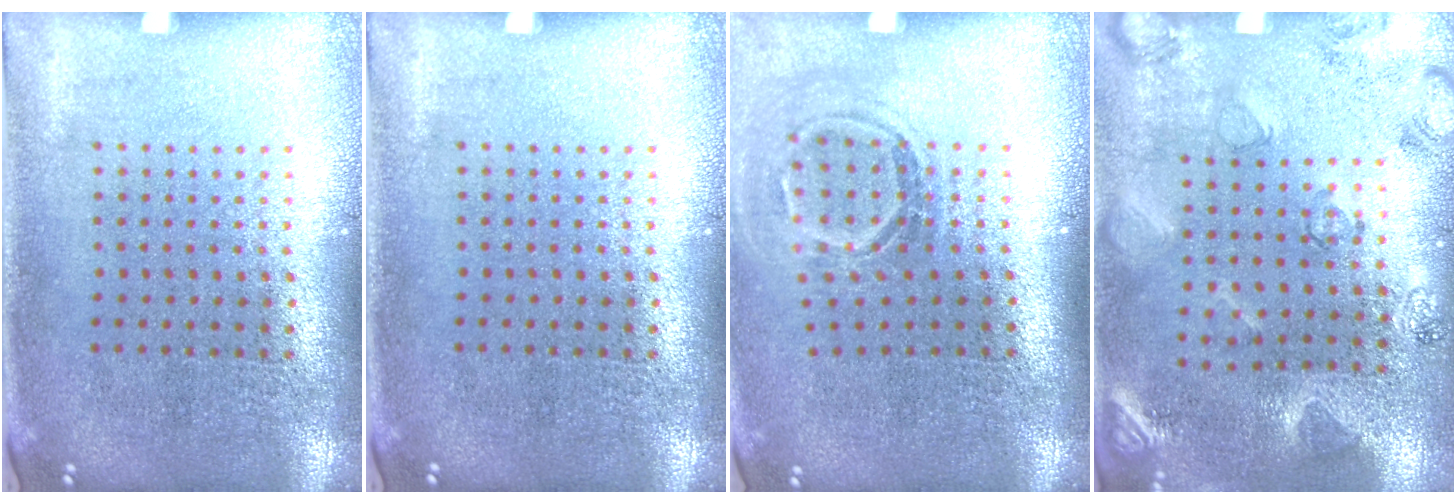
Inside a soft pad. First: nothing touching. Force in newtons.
{"total": 0.0}
{"total": 1.7, "press": 1.2, "slide": 1.1}
{"total": 2.1, "press": 1.9, "slide": 0.8}